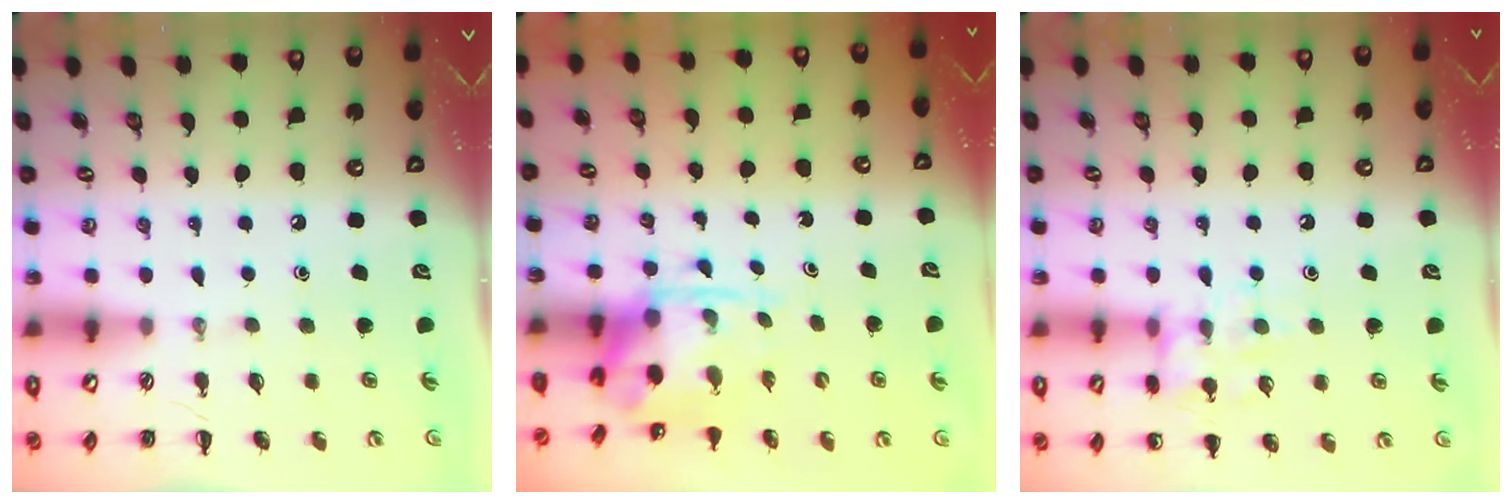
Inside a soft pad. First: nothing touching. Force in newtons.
{"total": 3.8, "press": 3.7, "slide": 0.8}
{"total": 11.4, "press": 11.4, "slide": 1.1}